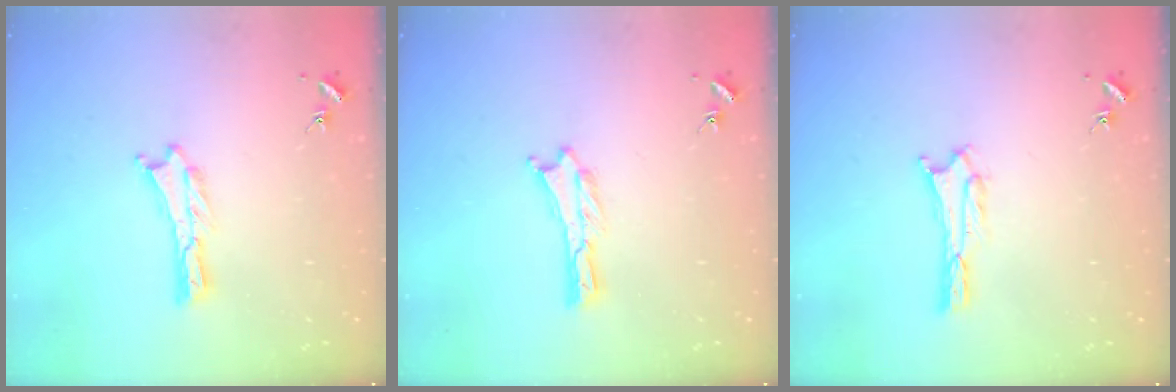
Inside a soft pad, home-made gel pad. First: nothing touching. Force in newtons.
{"total": 0.0}
{"total": 1.7, "press": 1.7, "slide": 0.3}